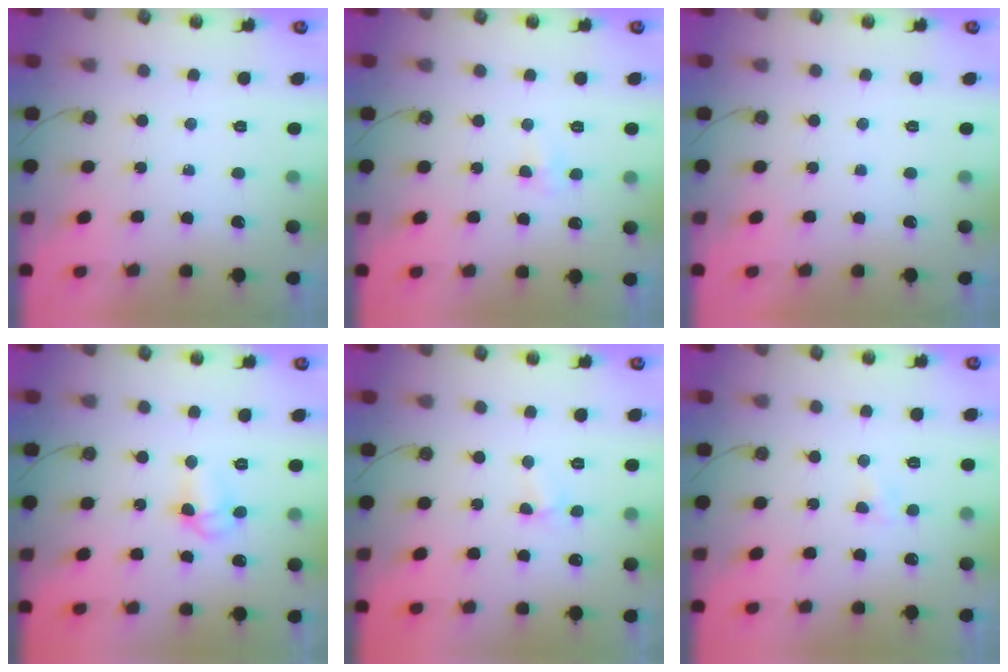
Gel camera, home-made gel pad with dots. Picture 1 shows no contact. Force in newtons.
{"total": 3.7, "press": 3.6, "slide": 0.7}
{"total": 0.0}
{"total": 7.8, "press": 6.9, "slide": 3.6}
{"total": 3.0, "press": 2.9, "slide": 0.4}
{"total": 2.9, "press": 2.9, "slide": 0.4}